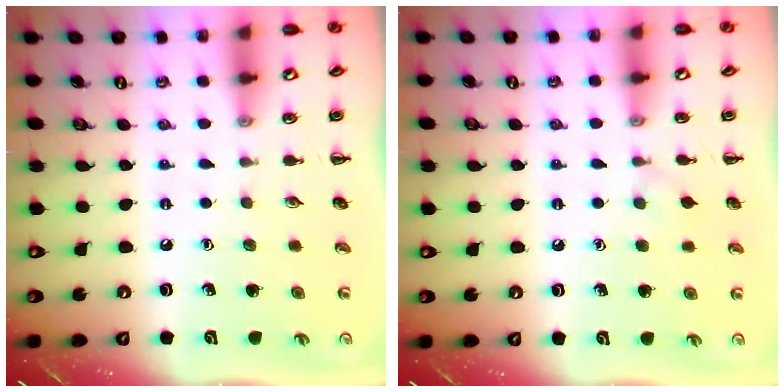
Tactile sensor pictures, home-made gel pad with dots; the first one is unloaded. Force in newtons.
{"total": 4.1, "press": 3.8, "slide": 1.6}